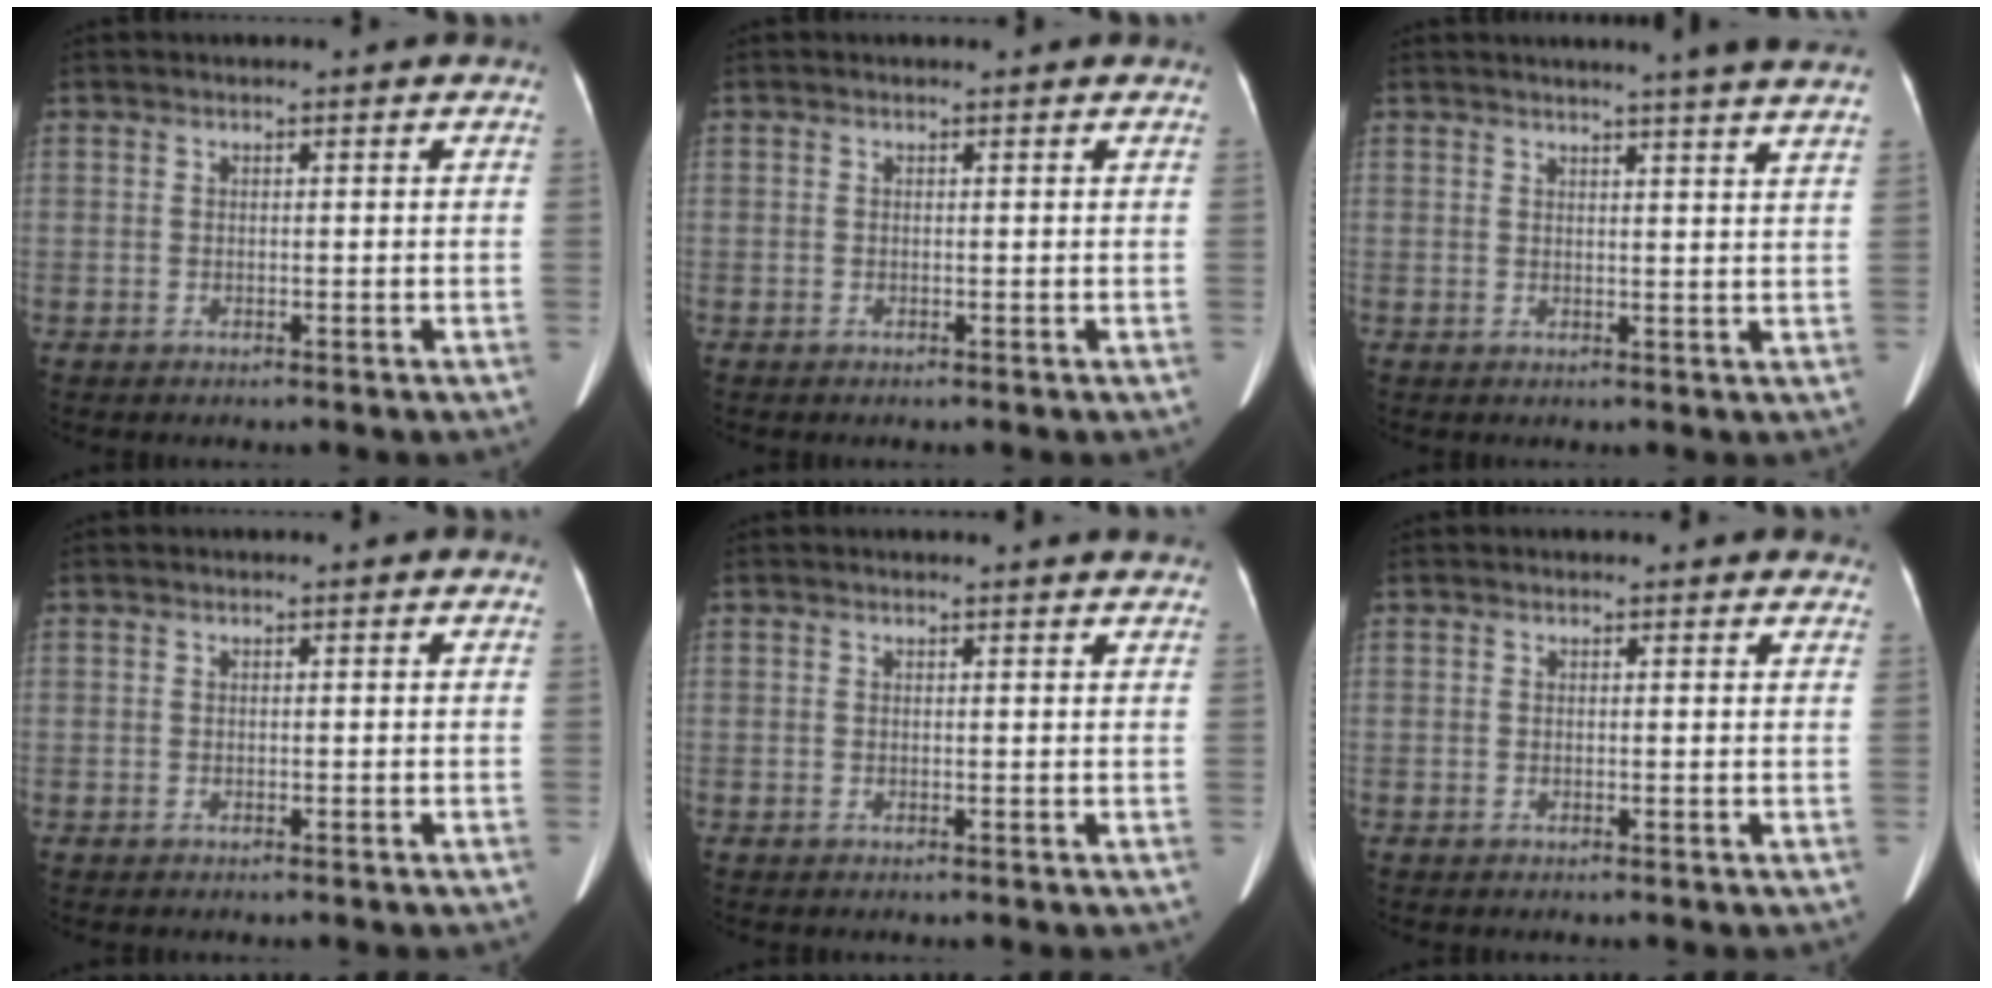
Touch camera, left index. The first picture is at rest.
{"total": 0.0}
{"total": 10.6, "force": [9.5, -0.9, 4.6], "torque": [-0.059, -0.017, 0.092]}
{"total": 0.0}
{"total": 3.9, "force": [3.8, 0.1, 0.9], "torque": [-0.012, 0.004, 0.030]}
{"total": 3.3, "force": [3.0, 1.4, 0.5], "torque": [0.004, 0.005, 0.016]}